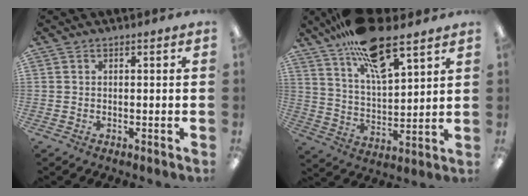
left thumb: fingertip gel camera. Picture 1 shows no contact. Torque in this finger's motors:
{"motor_torque": [5.03, -0.02, 1.58, -1.19, 0.15]}